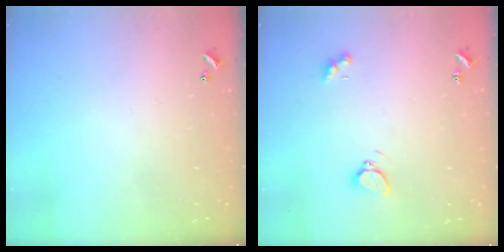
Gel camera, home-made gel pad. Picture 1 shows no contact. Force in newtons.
{"total": 2.9, "press": 2.8, "slide": 0.7}